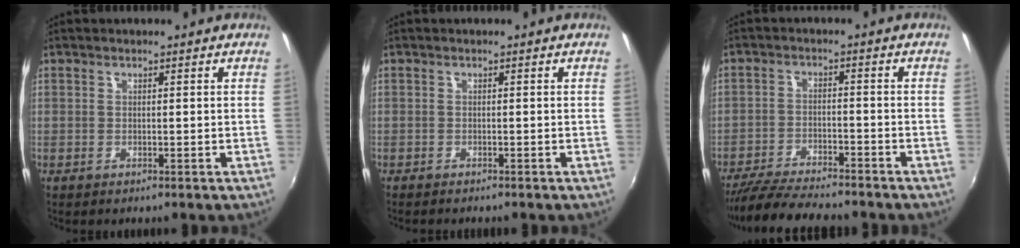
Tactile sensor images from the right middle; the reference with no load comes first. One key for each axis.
{"total": 1.2, "fx": -1.1, "fy": 0.2, "fz": 0.3, "tx": -0.008, "ty": -0.008, "tz": -0.020}
{"total": 12.2, "fx": -10.9, "fy": 2.3, "fz": 5.1, "tx": -0.125, "ty": -0.015, "tz": -0.184}